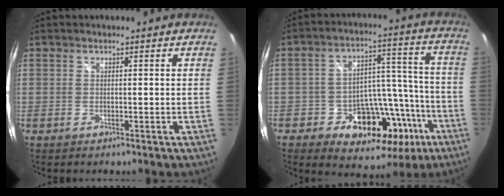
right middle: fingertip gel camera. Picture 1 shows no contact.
{"total": 18.1, "force": [-9.0, 12.1, 10.0], "torque": [-0.160, 0.037, -0.107]}